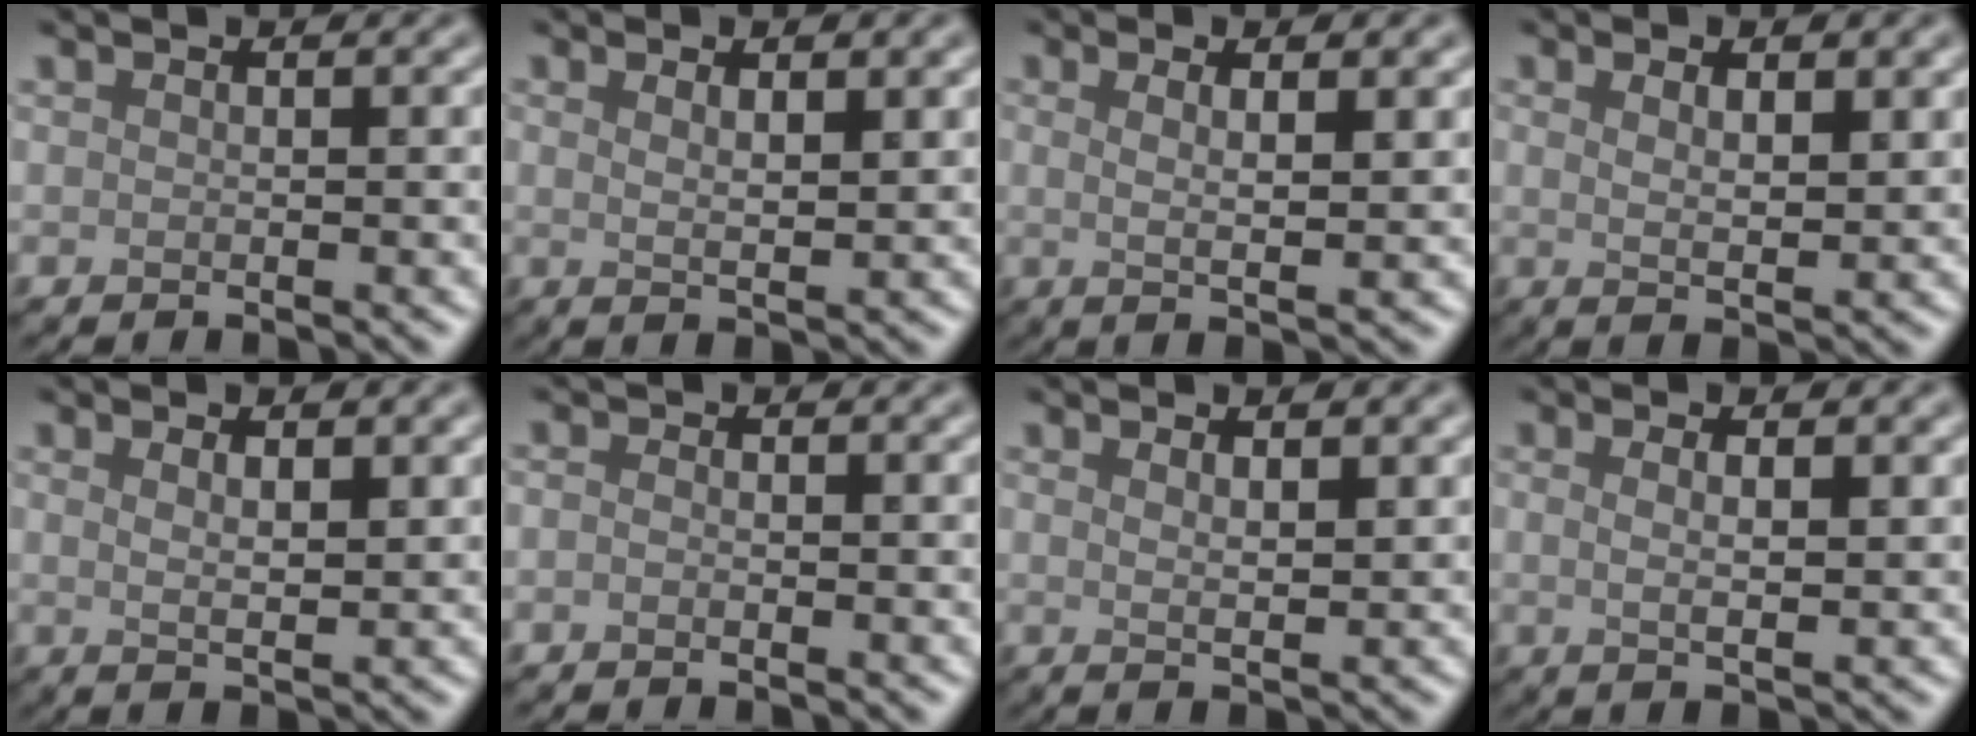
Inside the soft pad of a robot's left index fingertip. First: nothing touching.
{"total": 2.7, "force": [1.2, 0.7, 2.3], "torque": [-0.031, -0.002, 0.020]}
{"total": 3.9, "force": [1.2, 0.9, 3.6], "torque": [-0.051, -0.001, 0.008]}
{"total": 3.7, "force": [1.5, 1.0, 3.2], "torque": [-0.047, -0.004, 0.023]}
{"total": 2.9, "force": [1.2, 0.9, 2.5], "torque": [-0.034, 0.000, 0.017]}
{"total": 0.9, "force": [-0.3, 0.6, 0.6], "torque": [-0.010, -0.003, -0.010]}
{"total": 2.4, "force": [1.1, 0.6, 2.0], "torque": [-0.027, 0.000, 0.016]}
{"total": 3.2, "force": [1.0, 0.9, 2.9], "torque": [-0.030, -0.003, 0.006]}